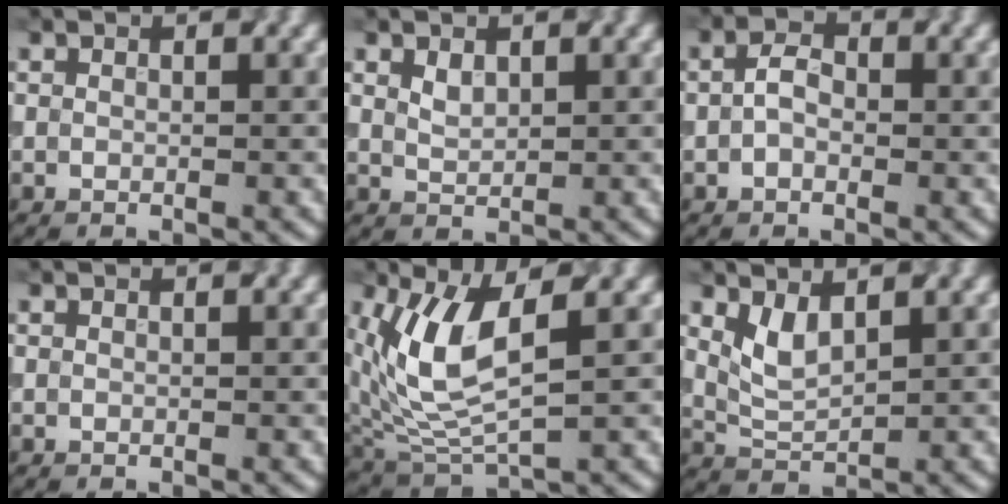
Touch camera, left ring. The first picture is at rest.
{"total": 1.1, "force": [0.5, 0.6, 0.7], "torque": [-0.017, 0.005, 0.019]}
{"total": 1.8, "force": [-0.6, 1.1, 1.4], "torque": [-0.028, 0.011, -0.010]}
{"total": 0.0}
{"total": 7.8, "force": [1.6, 3.6, 6.7], "torque": [-0.156, 0.002, 0.040]}
{"total": 2.5, "force": [1.2, 1.2, 1.9], "torque": [-0.043, 0.000, 0.036]}